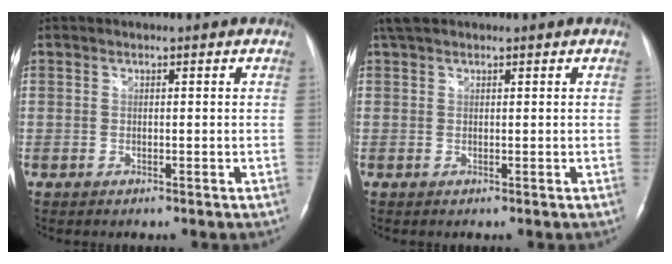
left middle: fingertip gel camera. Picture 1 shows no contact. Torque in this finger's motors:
{"motor_torque": [0.43, -0.05, -0.07, 0.03]}